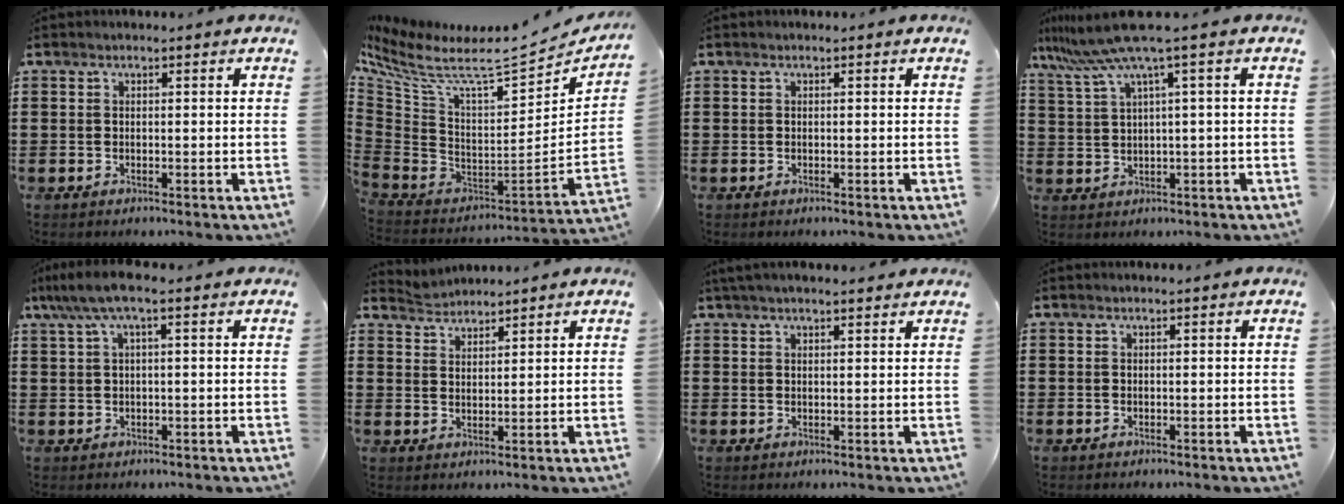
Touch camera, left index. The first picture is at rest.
{"total": 7.9, "force": [5.6, 1.5, 5.4], "torque": [-0.132, -0.061, 0.088]}
{"total": 0.0}
{"total": 6.7, "force": [3.3, -0.6, 5.8], "torque": [-0.144, -0.028, 0.049]}
{"total": 4.1, "force": [1.3, 0.7, 3.8], "torque": [-0.082, 0.001, 0.019]}
{"total": 2.6, "force": [2.6, 0.3, -0.4], "torque": [-0.002, -0.006, 0.049]}
{"total": 2.1, "force": [1.8, 0.2, 1.1], "torque": [-0.025, 0.003, 0.034]}
{"total": 0.0}